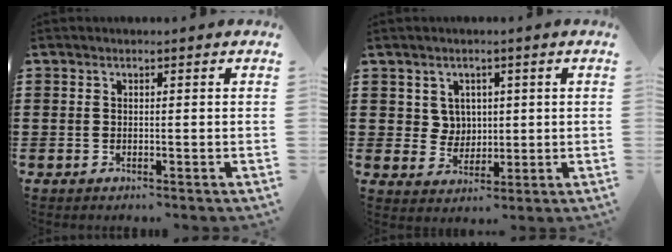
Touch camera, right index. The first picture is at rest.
{"total": 3.9, "force": [1.6, 3.4, 0.8], "torque": [-0.033, 0.010, 0.030]}